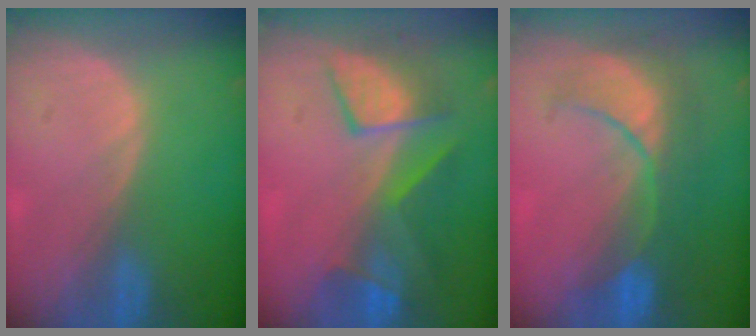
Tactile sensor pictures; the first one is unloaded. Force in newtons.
{"total": 7.5, "press": 7.4, "slide": 1.2}
{"total": 8.4, "press": 8.3, "slide": 1.3}